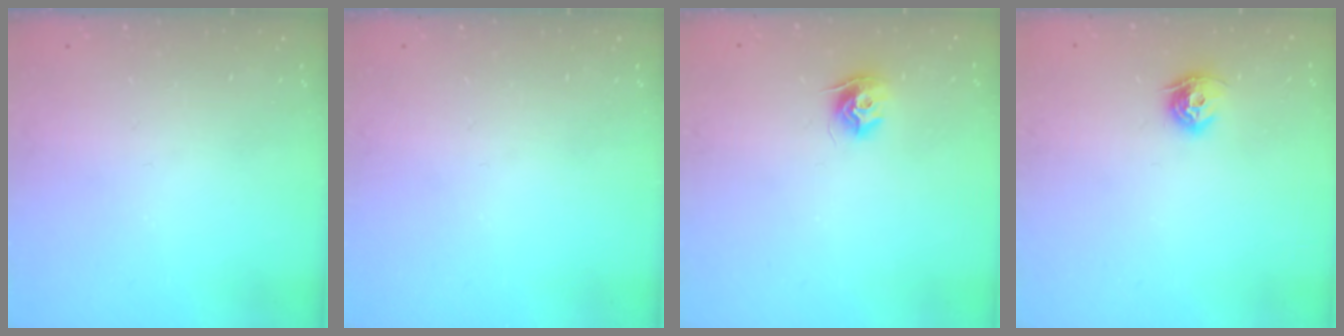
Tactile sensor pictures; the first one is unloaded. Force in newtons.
{"total": 0.0}
{"total": 8.8, "press": 8.8, "slide": 0.2}
{"total": 7.8, "press": 7.8, "slide": 0.4}